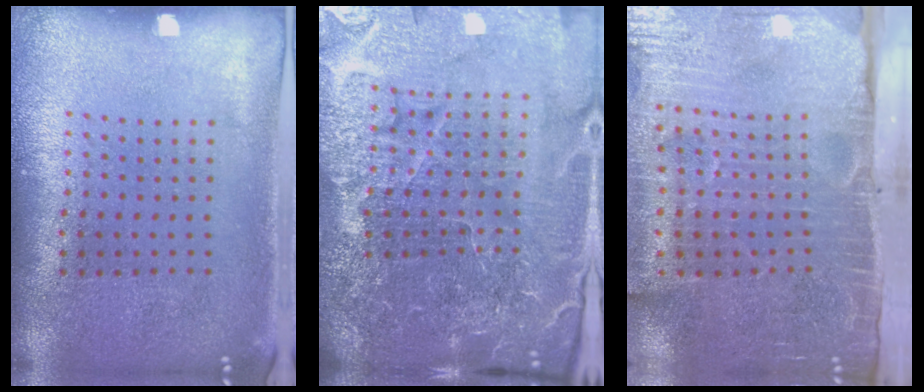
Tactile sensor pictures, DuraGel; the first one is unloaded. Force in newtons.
{"total": 6.2, "press": 5.6, "slide": 2.8}
{"total": 4.5, "press": 3.9, "slide": 2.4}